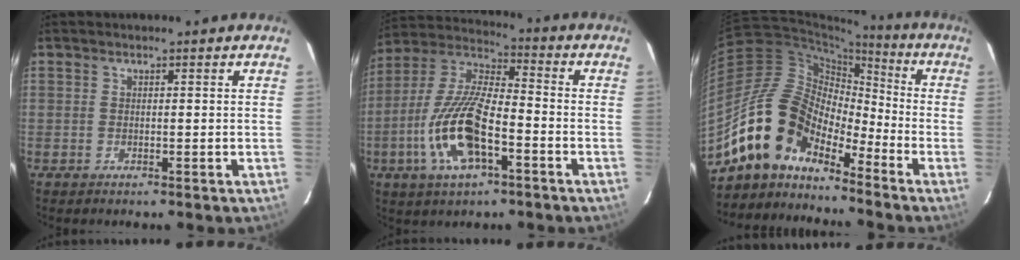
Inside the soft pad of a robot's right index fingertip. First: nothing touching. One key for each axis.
{"total": 16.3, "fx": -6.2, "fy": 5.9, "fz": 13.9, "tx": -0.292, "ty": -0.008, "tz": -0.121}
{"total": 14.5, "fx": -11.3, "fy": 6.6, "fz": 6.2, "tx": -0.110, "ty": 0.020, "tz": -0.225}